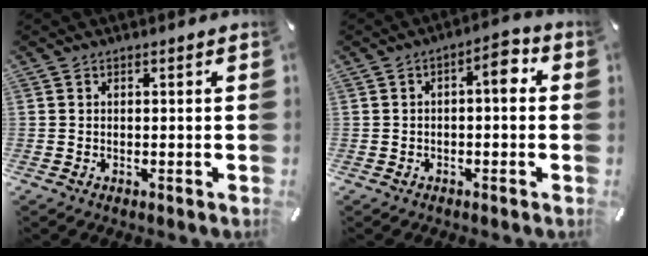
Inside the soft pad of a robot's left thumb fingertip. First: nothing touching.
{"total": 5.3, "force": [0.2, 2.3, 4.7], "torque": [-0.068, 0.008, -0.007]}